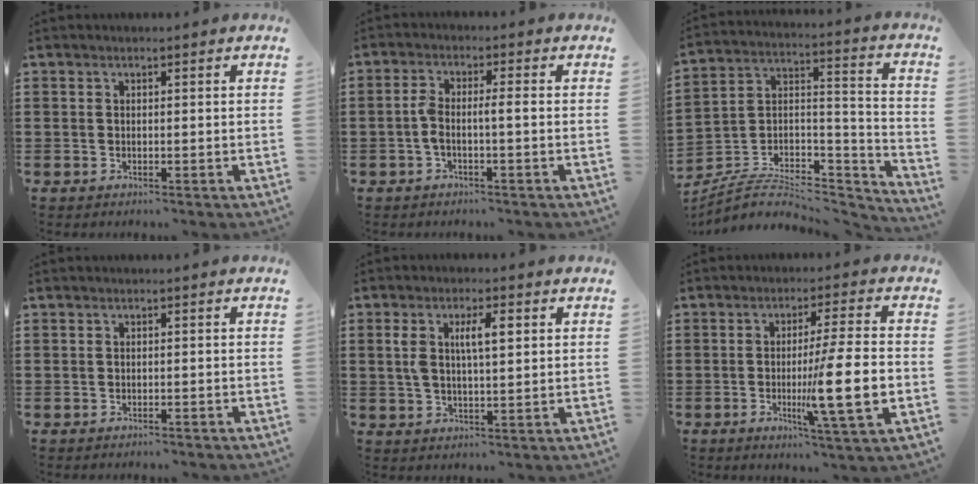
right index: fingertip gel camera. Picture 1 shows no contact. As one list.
[{"total": 3.2, "force": [-0.9, 0.5, 3.0], "torque": [-0.064, 0.000, -0.021]}, {"total": 6.2, "force": [-4.8, 3.0, 2.5], "torque": [-0.049, 0.000, -0.094]}, {"total": 0.8, "force": [-0.8, 0.1, -0.1], "torque": [-0.002, 0.002, -0.017]}, {"total": 5.2, "force": [1.3, 1.8, 4.7], "torque": [-0.097, 0.011, 0.020]}, {"total": 11.3, "force": [-2.3, 0.3, 11.0], "torque": [-0.189, -0.017, -0.046]}]